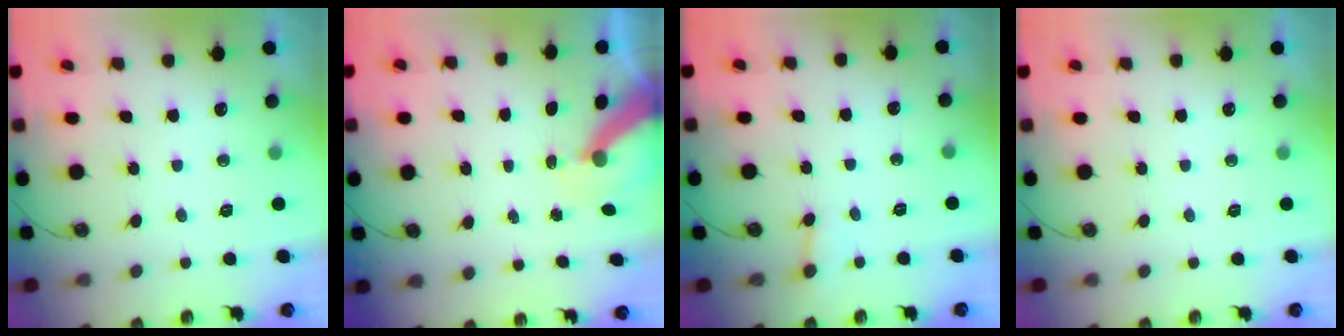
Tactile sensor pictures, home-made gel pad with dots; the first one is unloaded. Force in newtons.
{"total": 7.5, "press": 7.4, "slide": 0.9}
{"total": 2.1, "press": 2.1, "slide": 0.1}
{"total": 0.0}